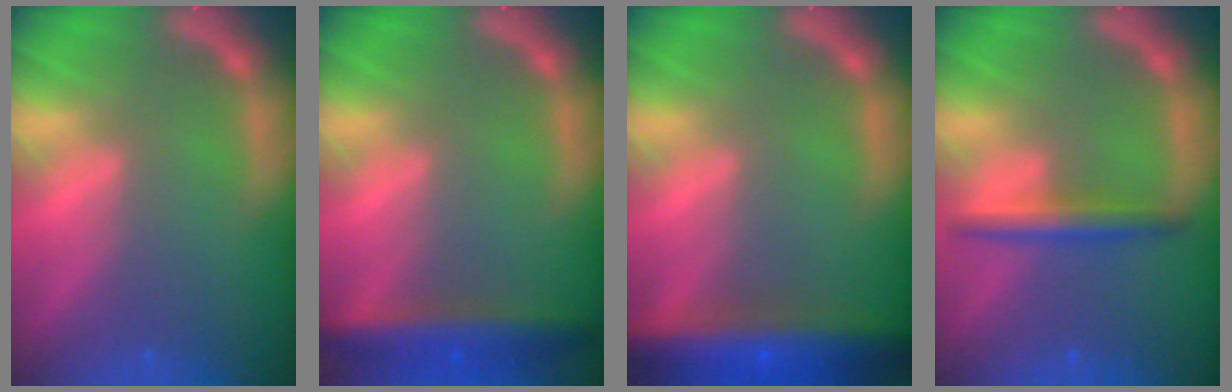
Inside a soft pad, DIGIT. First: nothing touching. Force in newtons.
{"total": 5.5}
{"total": 10.0}
{"total": 3.0}